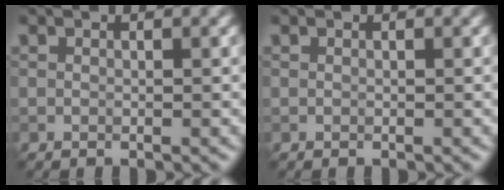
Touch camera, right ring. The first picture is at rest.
{"total": 0.0}